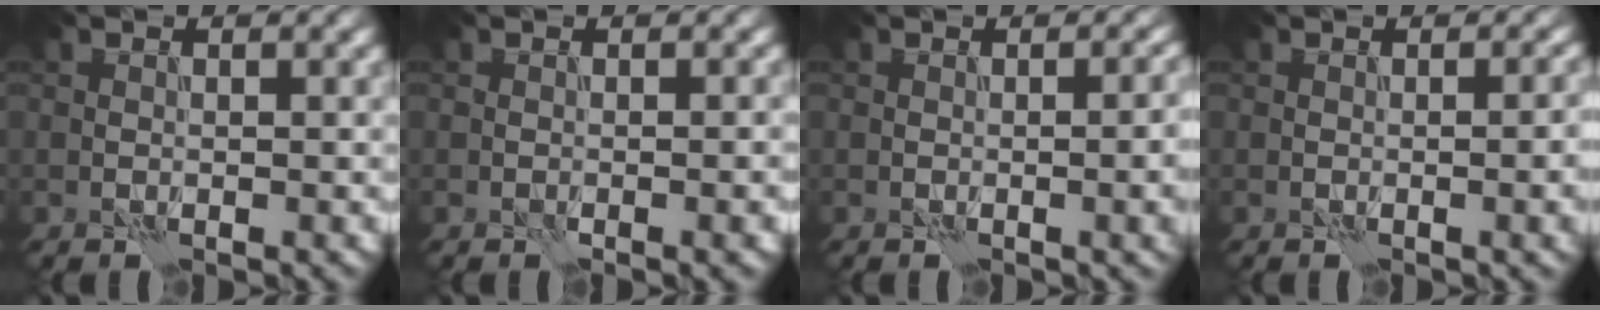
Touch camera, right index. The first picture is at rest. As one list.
[{"total": 1.0, "force": [-0.4, 0.0, 0.9], "torque": [-0.012, -0.004, -0.006]}, {"total": 4.5, "force": [-0.5, 1.6, 4.2], "torque": [-0.043, -0.006, -0.001]}, {"total": 3.5, "force": [-0.5, 1.0, 3.3], "torque": [-0.039, -0.002, -0.003]}]